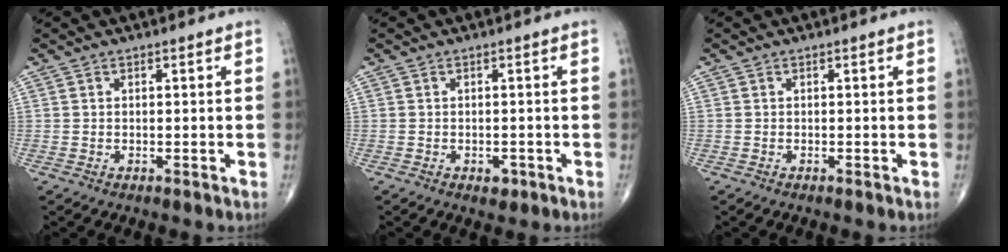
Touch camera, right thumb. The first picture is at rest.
{"total": 1.6, "force": [-0.8, 1.0, 0.9], "torque": [-0.007, 0.002, -0.008]}
{"total": 0.0}